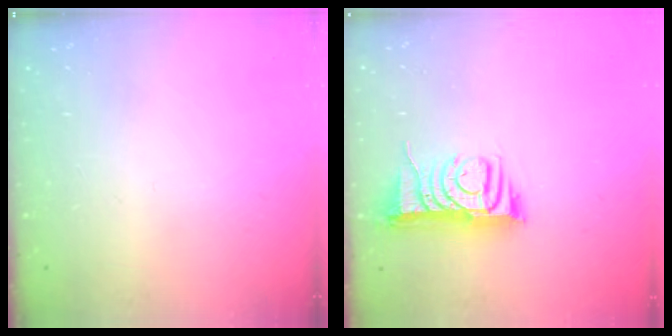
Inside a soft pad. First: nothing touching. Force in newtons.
{"total": 8.0, "press": 8.0, "slide": 0.4}